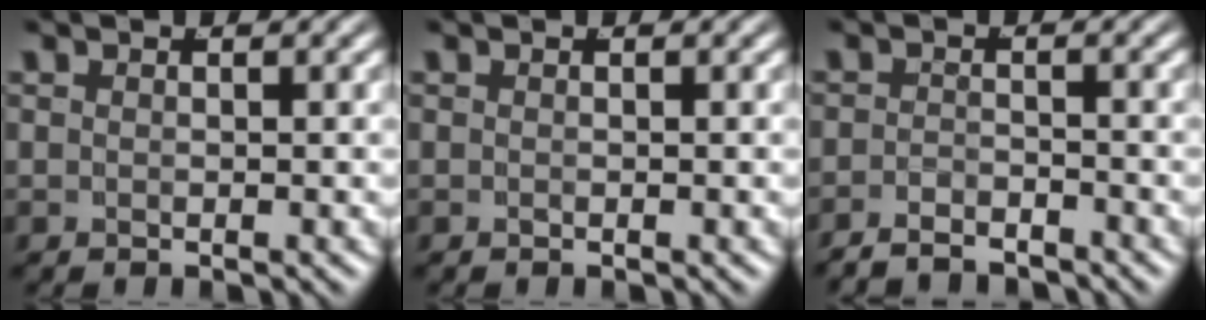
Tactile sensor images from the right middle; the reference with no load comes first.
{"total": 0.0}
{"total": 3.3, "force": [-3.2, 0.7, 0.3], "torque": [-0.006, -0.013, -0.051]}